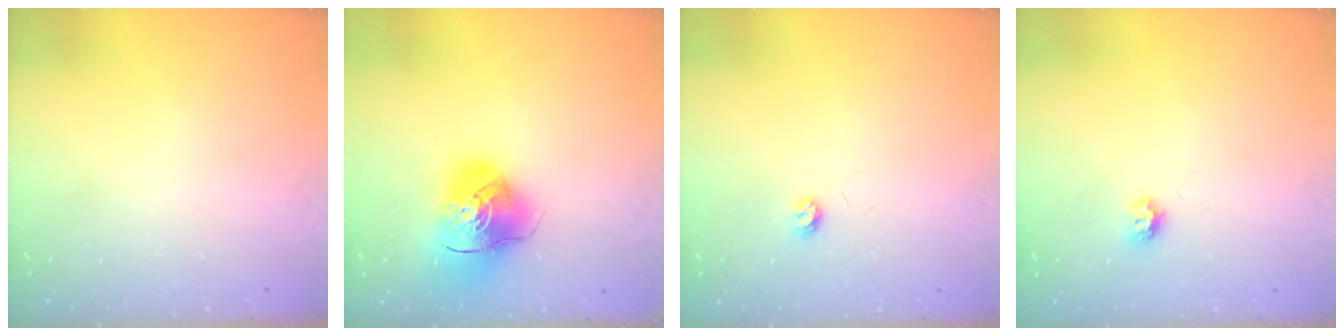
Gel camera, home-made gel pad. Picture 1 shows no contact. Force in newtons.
{"total": 13.0, "press": 12.9, "slide": 2.0}
{"total": 3.2, "press": 3.2, "slide": 0.3}
{"total": 5.9, "press": 5.9, "slide": 0.6}